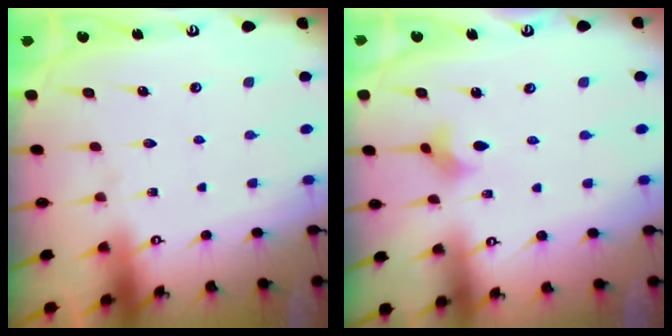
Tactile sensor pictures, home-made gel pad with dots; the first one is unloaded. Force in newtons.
{"total": 2.2, "press": 2.2, "slide": 0.2}